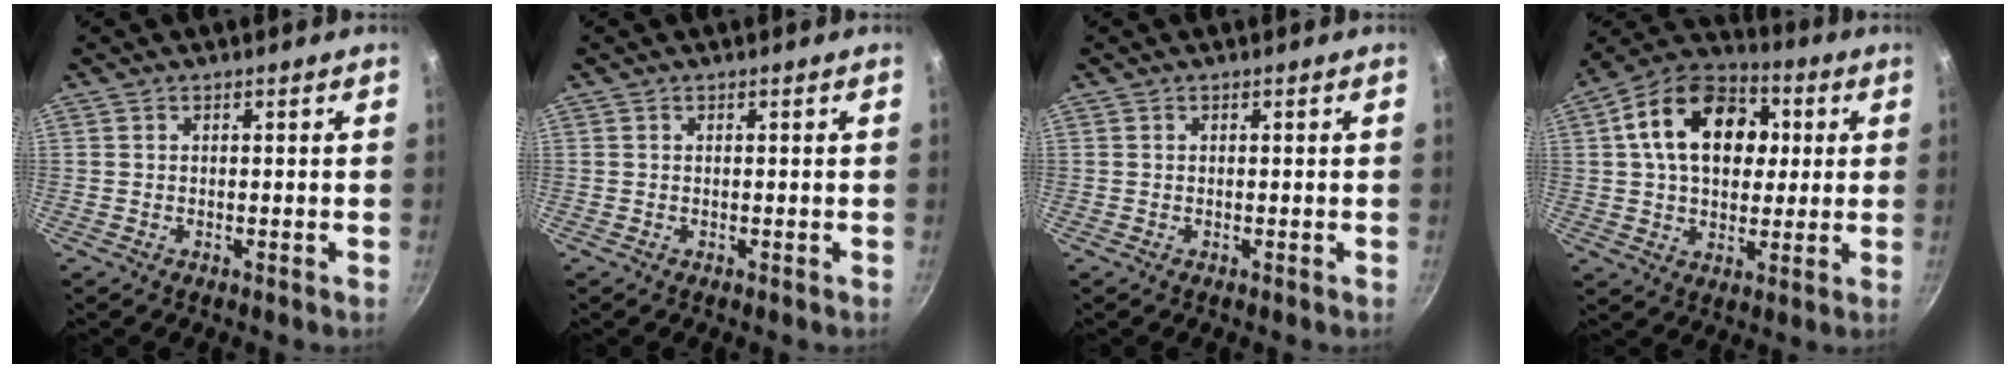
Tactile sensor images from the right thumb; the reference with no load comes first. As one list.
[{"total": 0.0}, {"total": 0.0}, {"total": 19.2, "force": [4.1, 13.4, 13.1], "torque": [-0.185, 0.020, 0.051]}]